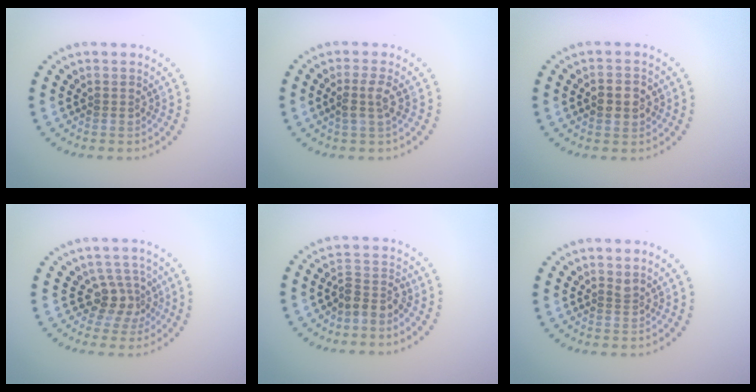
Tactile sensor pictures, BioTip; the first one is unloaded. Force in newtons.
{"total": 1.9, "press": 1.5, "slide": 1.2}
{"total": 3.2, "press": 3.2, "slide": 0.2}
{"total": 2.8, "press": 2.2, "slide": 1.7}
{"total": 2.5, "press": 1.9, "slide": 1.7}
{"total": 0.8, "press": 0.5, "slide": 0.6}